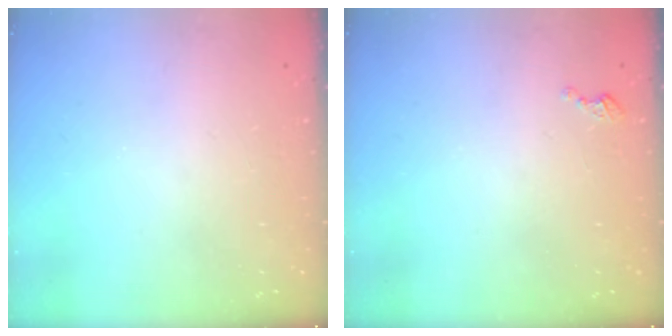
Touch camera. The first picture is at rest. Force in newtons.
{"total": 2.3, "press": 2.3, "slide": 0.3}